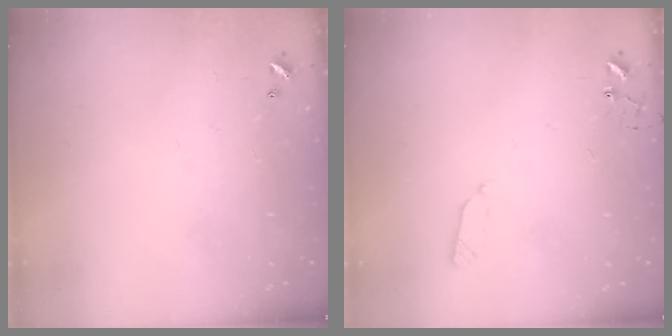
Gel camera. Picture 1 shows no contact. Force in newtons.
{"total": 4.7, "press": 4.6, "slide": 0.9}